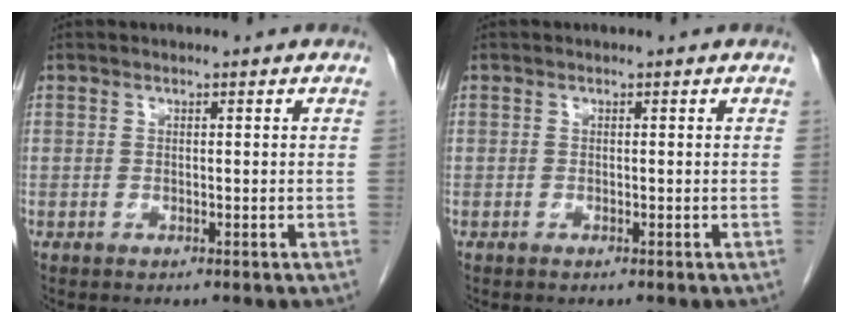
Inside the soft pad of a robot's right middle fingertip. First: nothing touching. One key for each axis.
{"total": 0.0}